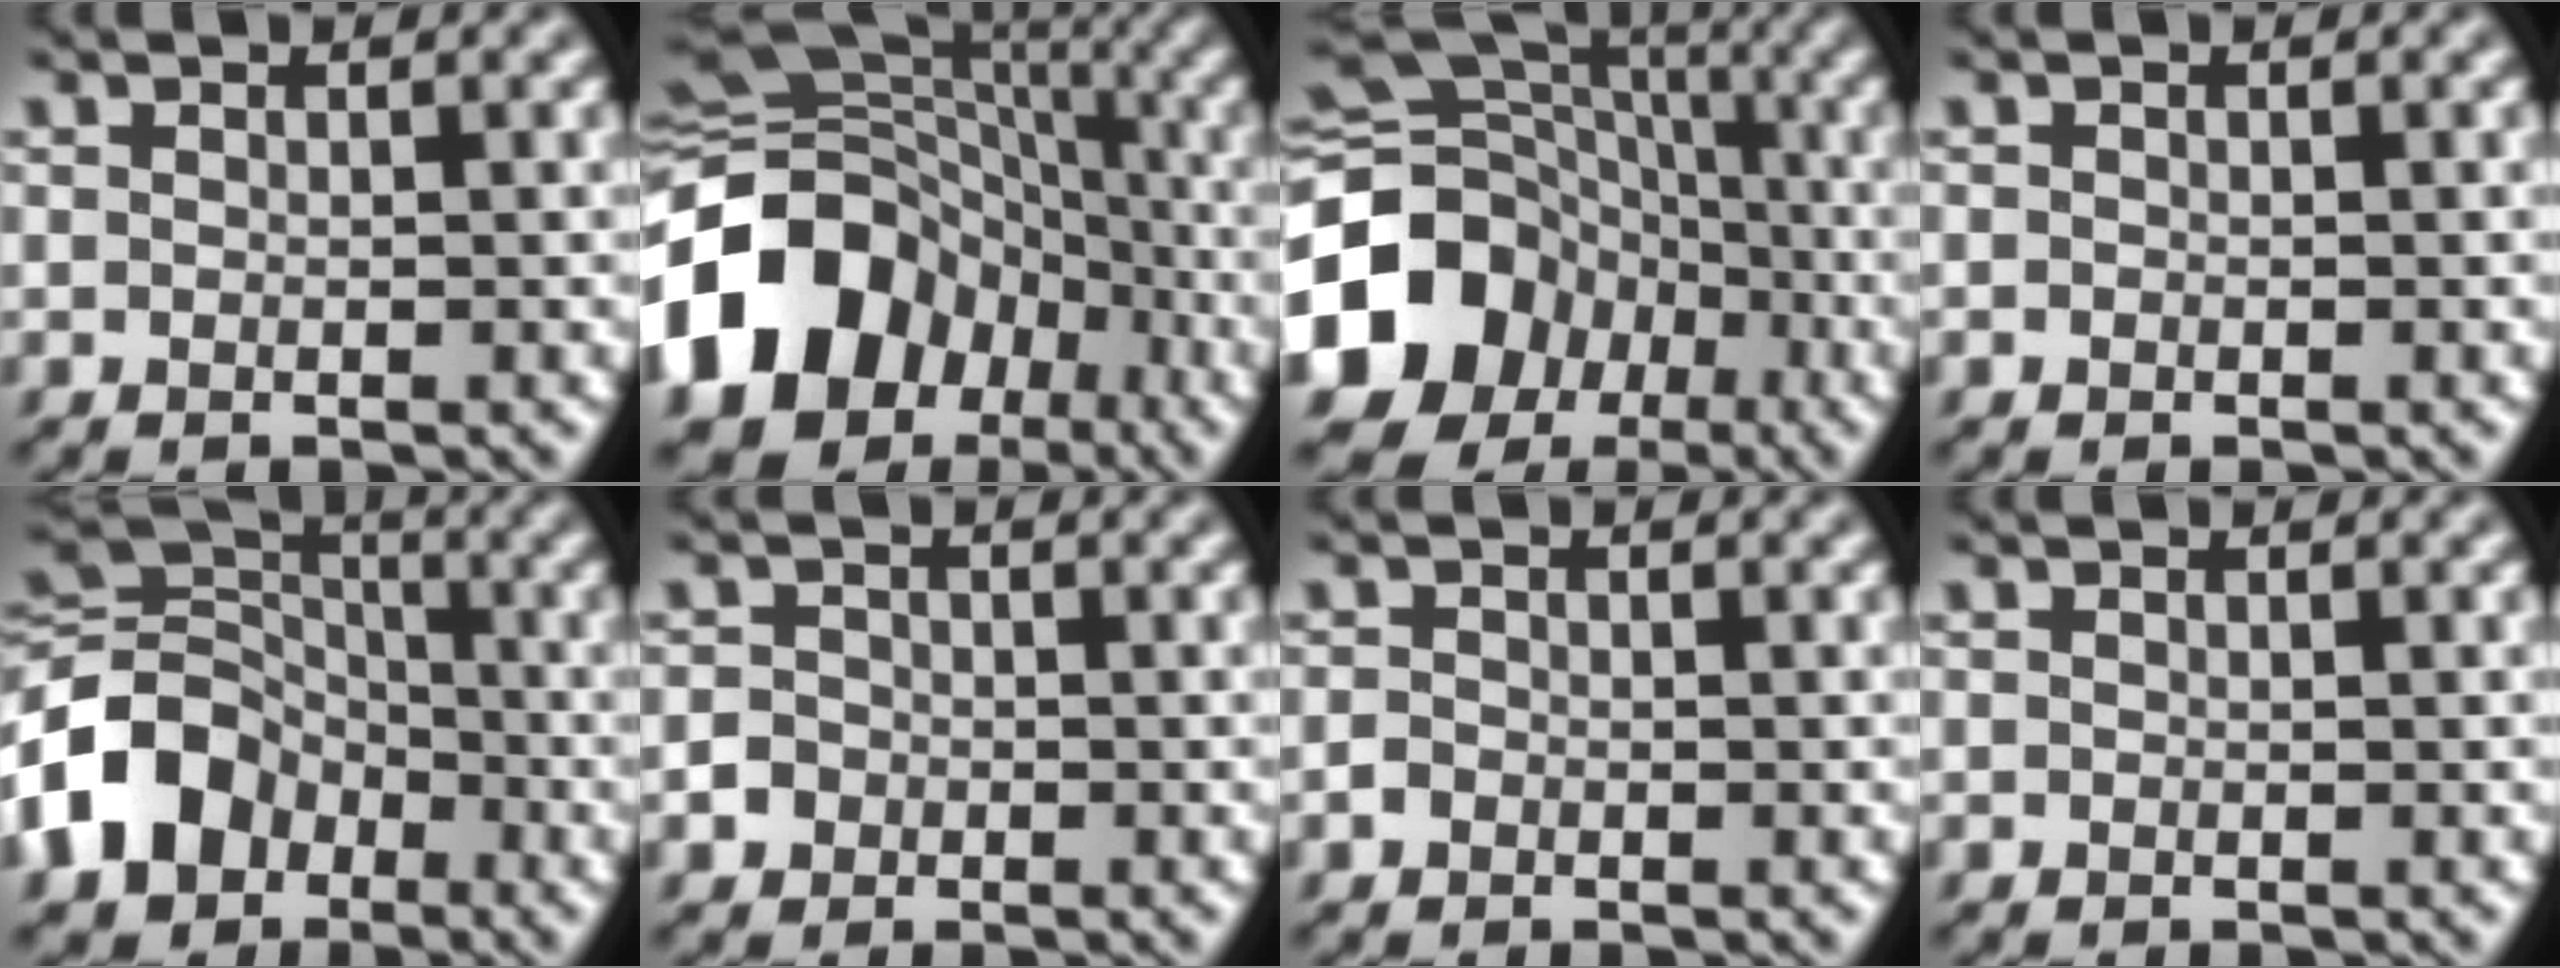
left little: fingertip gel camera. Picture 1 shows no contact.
{"total": 15.4, "force": [-5.3, 12.4, 7.4], "torque": [-0.168, 0.001, -0.114]}
{"total": 16.3, "force": [-5.5, 13.8, 6.8], "torque": [-0.165, 0.001, -0.127]}
{"total": 0.0}
{"total": 10.1, "force": [-4.2, 7.8, 4.8], "torque": [-0.113, 0.005, -0.100]}
{"total": 2.1, "force": [-0.9, 1.8, 0.5], "torque": [0.004, 0.006, -0.022]}
{"total": 0.8, "force": [-0.5, 0.6, 0.2], "torque": [-0.003, 0.000, -0.013]}
{"total": 0.0}